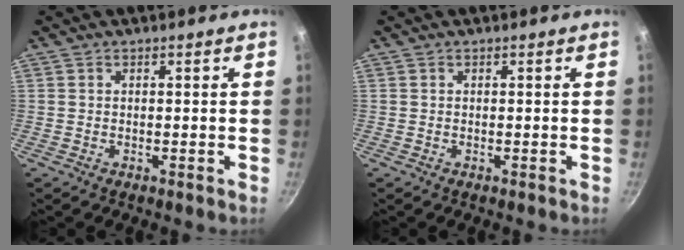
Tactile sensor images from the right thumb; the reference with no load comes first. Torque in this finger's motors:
{"motor_torque": [-0.08, -0.08, 0.02, 0.01, 0.00]}